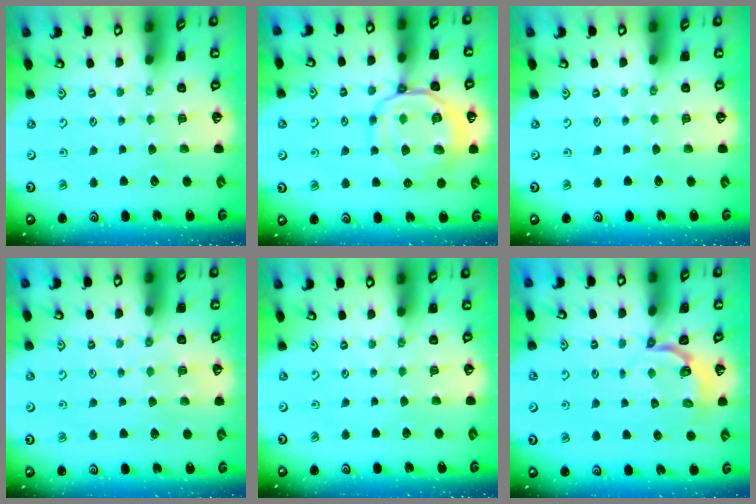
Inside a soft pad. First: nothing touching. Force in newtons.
{"total": 13.8, "press": 13.8, "slide": 1.5}
{"total": 0.0}
{"total": 3.4, "press": 3.3, "slide": 0.5}
{"total": 0.0}
{"total": 3.4, "press": 2.5, "slide": 2.3}